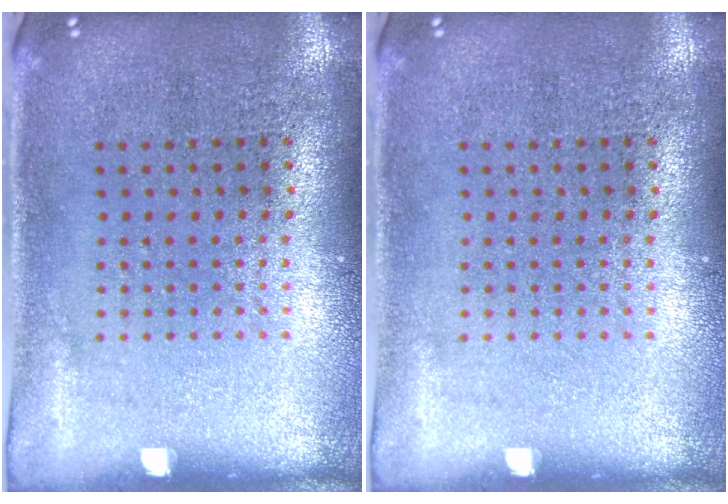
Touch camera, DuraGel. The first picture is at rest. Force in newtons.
{"total": 0.0}